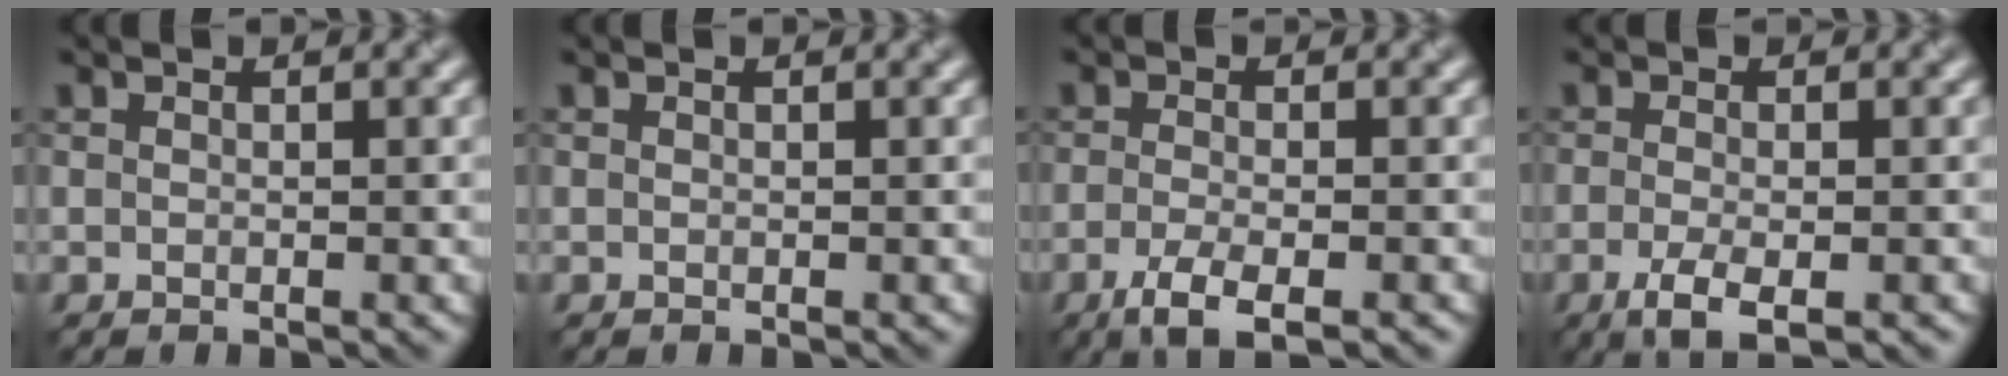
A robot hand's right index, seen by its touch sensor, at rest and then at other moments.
{"total": 0.0}
{"total": 3.7, "force": [-2.1, 1.0, 2.9], "torque": [-0.057, -0.008, -0.044]}
{"total": 3.3, "force": [-1.5, 0.9, 2.7], "torque": [-0.056, -0.007, -0.030]}